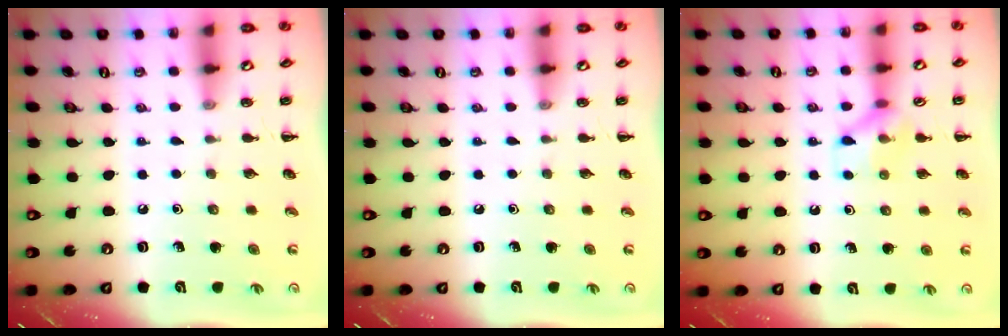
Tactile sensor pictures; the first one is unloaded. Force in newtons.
{"total": 0.0}
{"total": 8.7, "press": 8.7, "slide": 0.5}